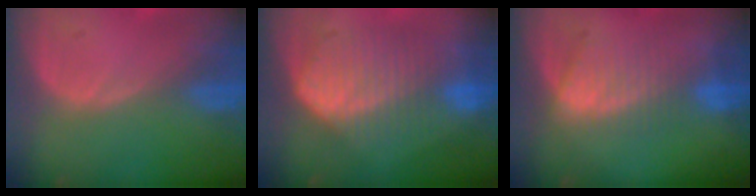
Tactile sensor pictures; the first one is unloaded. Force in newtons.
{"total": 10.3, "press": 10.2, "slide": 0.7}
{"total": 7.4, "press": 7.3, "slide": 1.3}